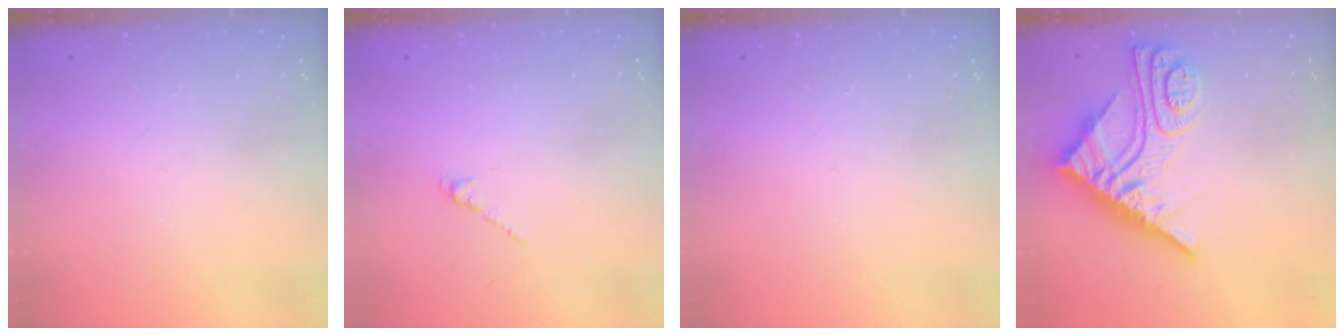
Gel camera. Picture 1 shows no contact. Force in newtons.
{"total": 1.3, "press": 1.2, "slide": 0.5}
{"total": 0.0}
{"total": 13.9, "press": 13.8, "slide": 1.4}